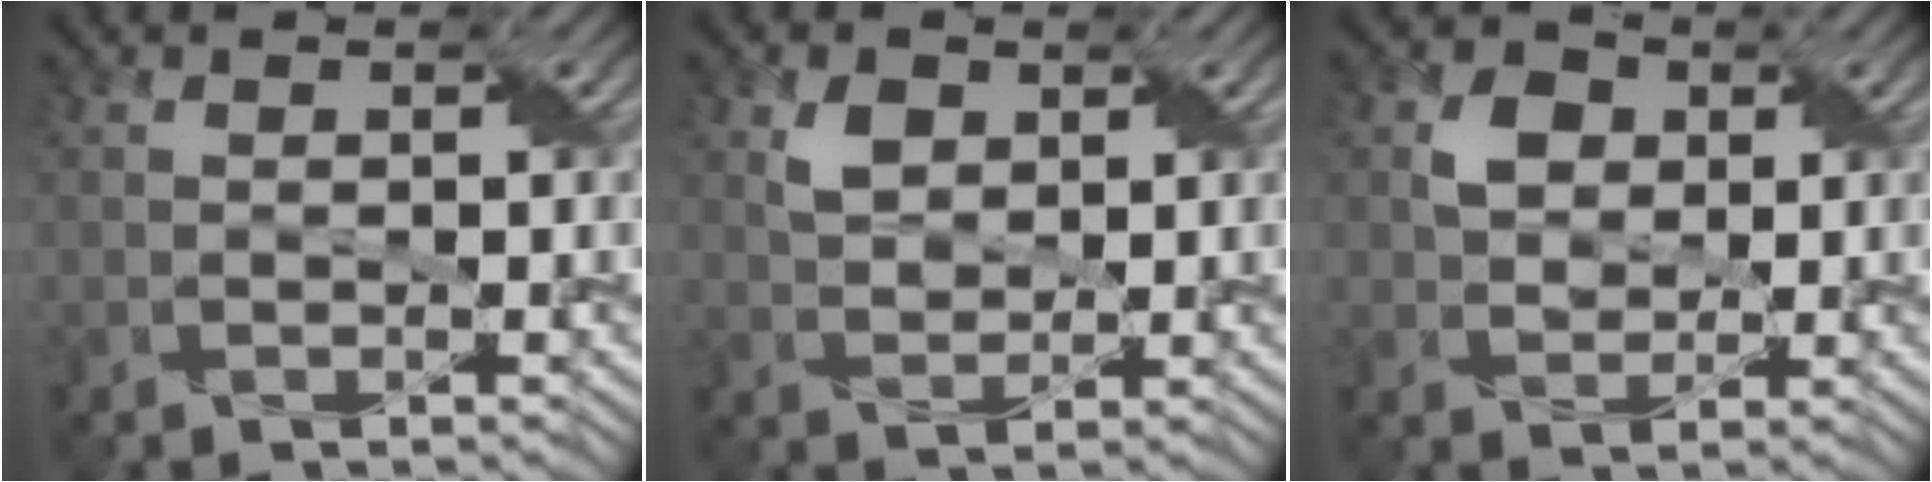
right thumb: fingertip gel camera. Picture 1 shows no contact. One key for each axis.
{"total": 3.3, "fx": 1.5, "fy": 2.2, "fz": 1.8, "tx": -0.043, "ty": 0.000, "tz": 0.031}
{"total": 3.9, "fx": 1.0, "fy": 3.1, "fz": 2.0, "tx": -0.047, "ty": 0.006, "tz": 0.015}